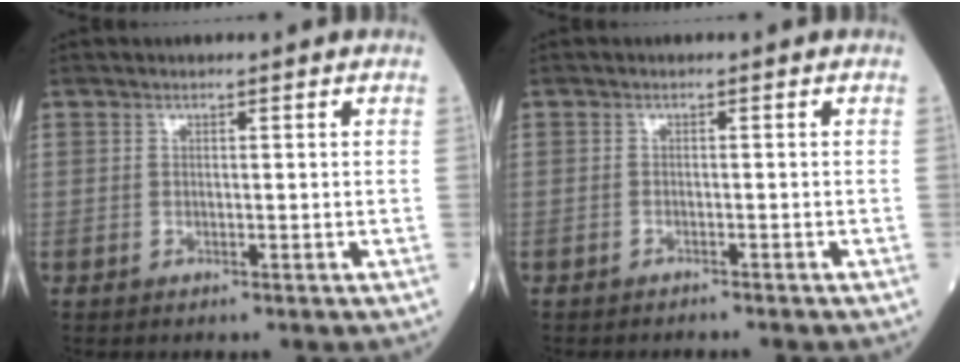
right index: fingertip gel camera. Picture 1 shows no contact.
{"total": 1.7, "force": [-1.6, -0.1, 0.4], "torque": [-0.006, -0.001, -0.021]}